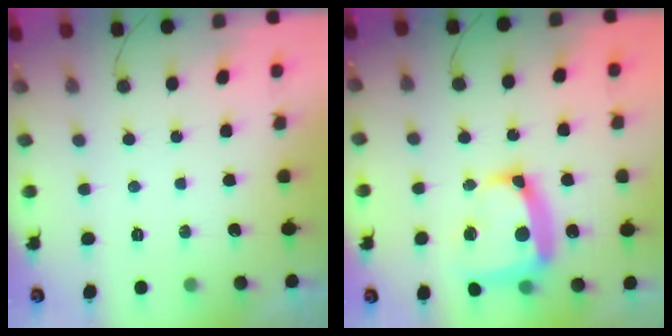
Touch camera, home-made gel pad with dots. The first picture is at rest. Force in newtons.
{"total": 15.1, "press": 14.9, "slide": 2.4}